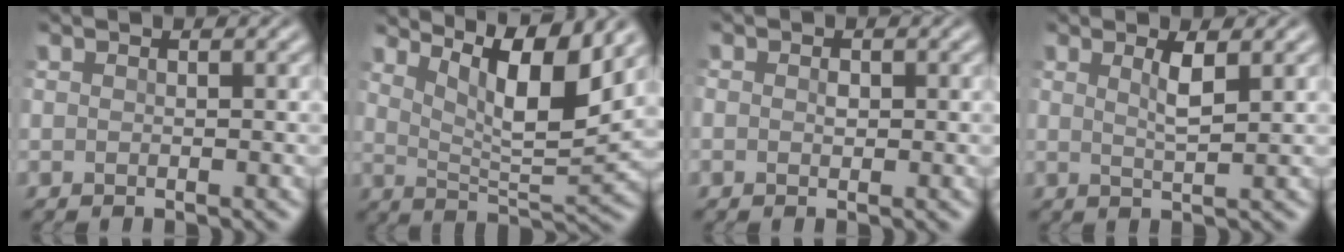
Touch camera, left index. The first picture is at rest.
{"total": 8.3, "force": [4.9, 1.9, 6.5], "torque": [-0.107, -0.005, 0.089]}
{"total": 0.7, "force": [-0.4, 0.5, 0.3], "torque": [-0.009, -0.002, -0.007]}
{"total": 1.9, "force": [0.6, 0.5, 1.8], "torque": [-0.028, -0.003, 0.009]}